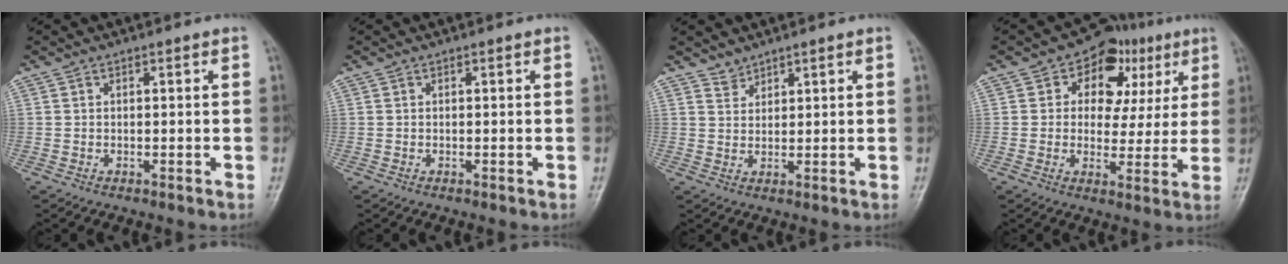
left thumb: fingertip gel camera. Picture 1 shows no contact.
{"total": 0.0}
{"total": 2.2, "force": [2.0, 0.9, 0.1], "torque": [0.015, -0.012, 0.036]}
{"total": 12.6, "force": [4.8, 9.3, 7.0], "torque": [-0.038, 0.006, 0.065]}